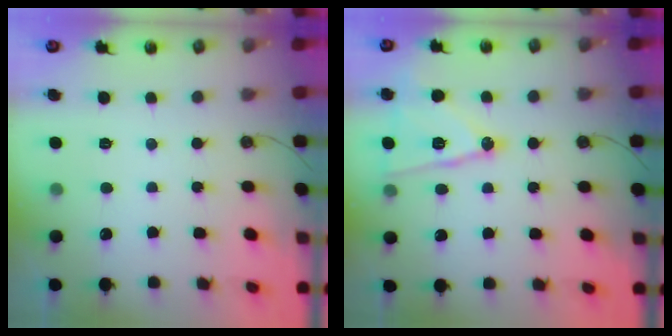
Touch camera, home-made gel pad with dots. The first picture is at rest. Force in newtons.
{"total": 14.0, "press": 14.0, "slide": 0.8}